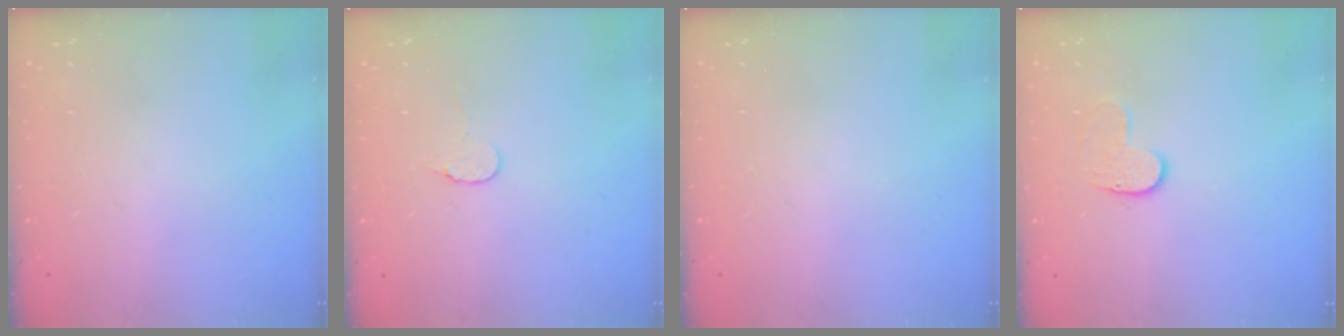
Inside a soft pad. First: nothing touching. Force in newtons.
{"total": 4.5, "press": 4.5, "slide": 0.4}
{"total": 0.0}
{"total": 5.1, "press": 5.1, "slide": 0.5}